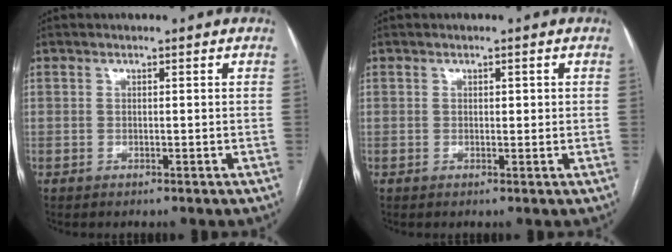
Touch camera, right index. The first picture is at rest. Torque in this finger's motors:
{"motor_torque": [-0.52, 0.44, -0.07, -0.01]}